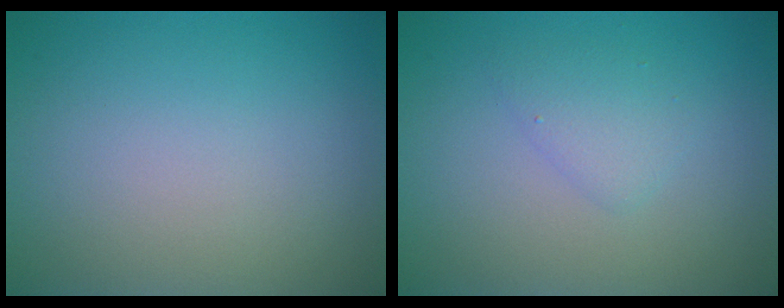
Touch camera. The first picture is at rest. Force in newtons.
{"total": 1.7, "press": 1.7, "slide": 0.1}